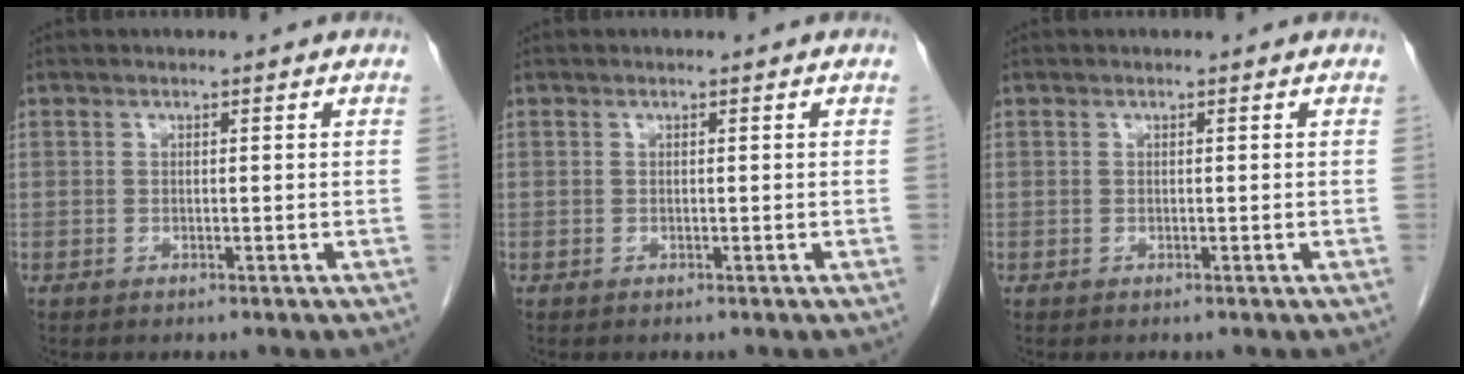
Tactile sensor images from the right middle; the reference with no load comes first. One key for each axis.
{"total": 0.0}
{"total": 0.0}